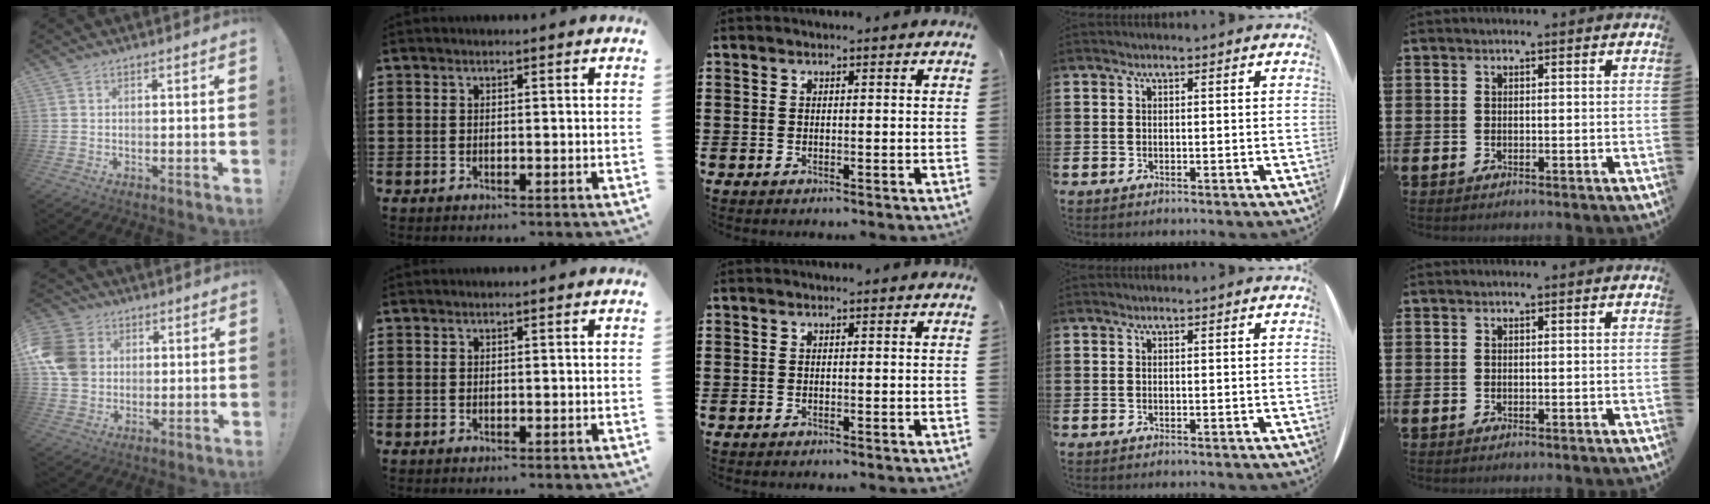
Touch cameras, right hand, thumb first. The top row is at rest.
{"thumb": {"total": 11.8, "force": [1.8, 10.2, 5.7], "torque": [-0.110, -0.001, 0.039]}}